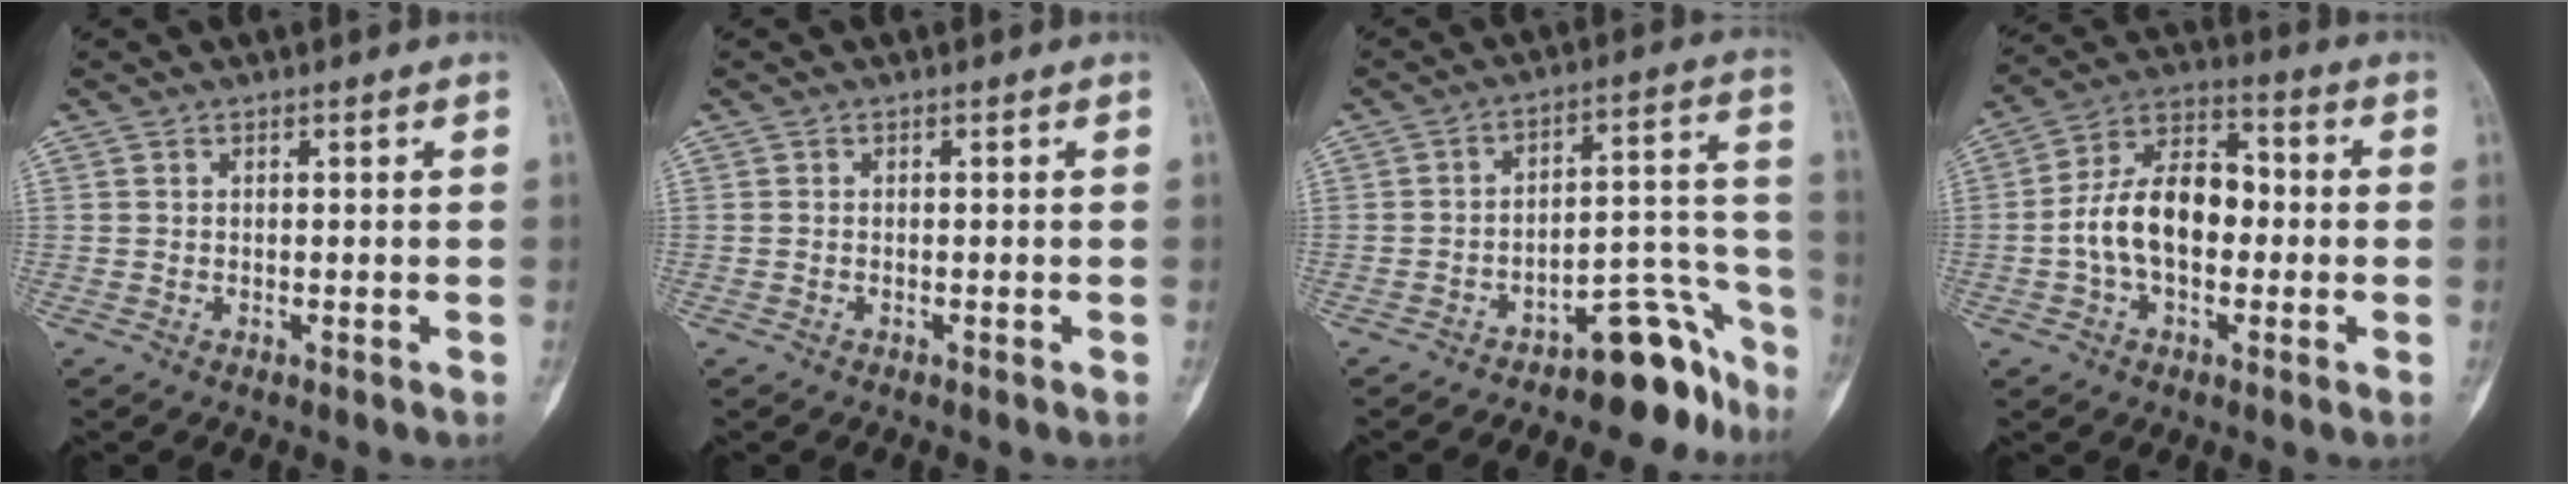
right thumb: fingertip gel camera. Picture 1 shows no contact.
{"total": 0.0}
{"total": 12.3, "force": [-9.8, 4.4, 5.9], "torque": [-0.023, 0.134, -0.148]}
{"total": 13.6, "force": [-1.2, 8.3, 10.7], "torque": [-0.179, 0.041, -0.029]}